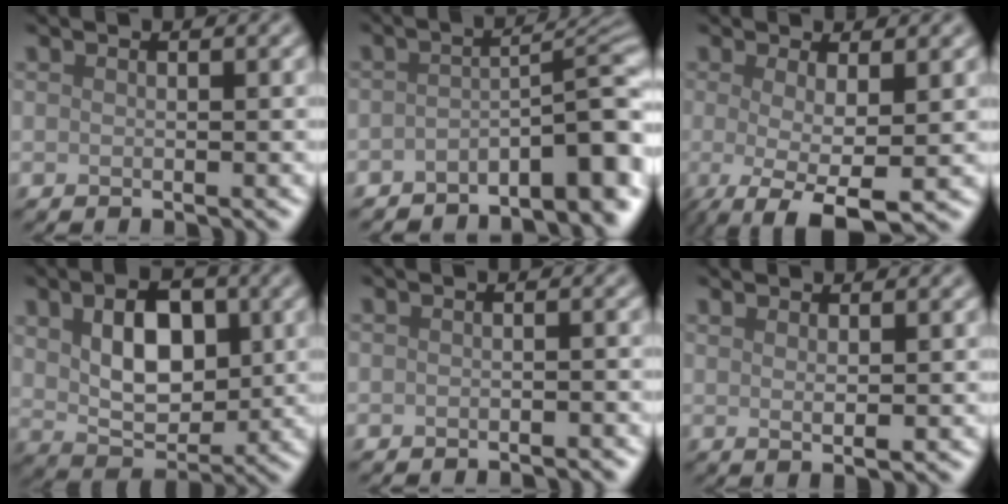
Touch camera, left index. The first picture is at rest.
{"total": 7.0, "force": [-4.1, 2.1, 5.2], "torque": [-0.056, 0.002, -0.071]}
{"total": 5.5, "force": [-1.5, 1.4, 5.1], "torque": [-0.075, -0.012, -0.029]}
{"total": 6.6, "force": [1.4, 4.1, 5.0], "torque": [-0.087, -0.001, 0.023]}
{"total": 1.0, "force": [-0.9, 0.2, 0.3], "torque": [-0.003, -0.001, -0.014]}
{"total": 1.9, "force": [0.9, 0.5, 1.6], "torque": [-0.024, -0.002, 0.011]}